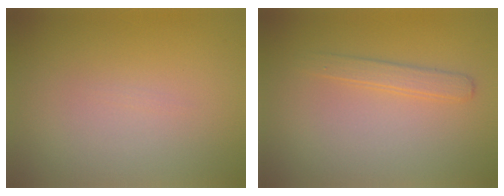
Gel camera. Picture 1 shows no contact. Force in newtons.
{"total": 1.7, "press": 1.7, "slide": 0.1}